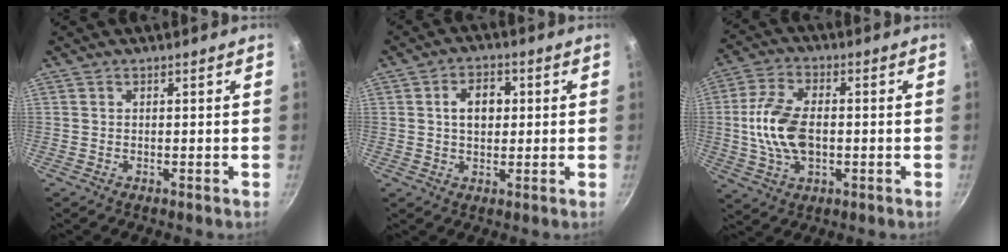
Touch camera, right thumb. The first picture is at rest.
{"total": 6.1, "force": [0.9, 4.3, 4.3], "torque": [-0.046, 0.009, 0.013]}
{"total": 12.2, "force": [-0.5, 7.3, 9.8], "torque": [-0.184, 0.019, -0.014]}